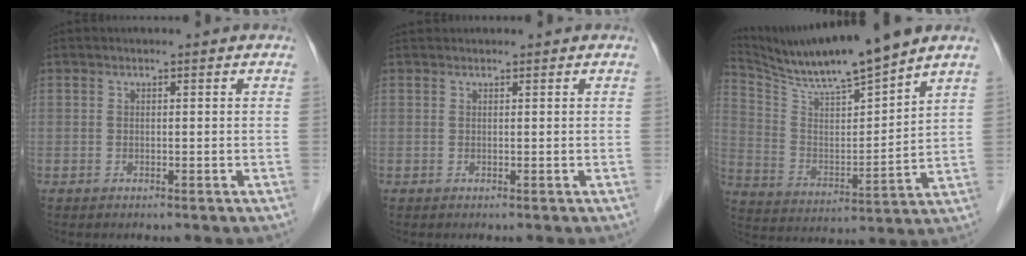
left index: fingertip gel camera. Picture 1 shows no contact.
{"total": 0.7, "force": [0.7, 0.1, 0.0], "torque": [-0.009, 0.016, 0.018]}
{"total": 13.7, "force": [12.4, -1.3, 5.8], "torque": [-0.121, -0.001, 0.232]}